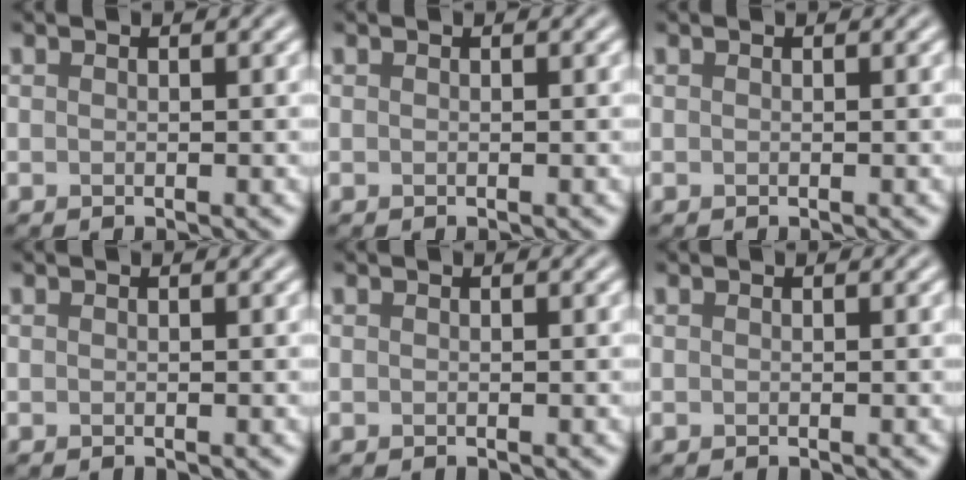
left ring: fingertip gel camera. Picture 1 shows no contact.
{"total": 0.0}
{"total": 0.0}
{"total": 0.0}
{"total": 0.0}
{"total": 0.0}